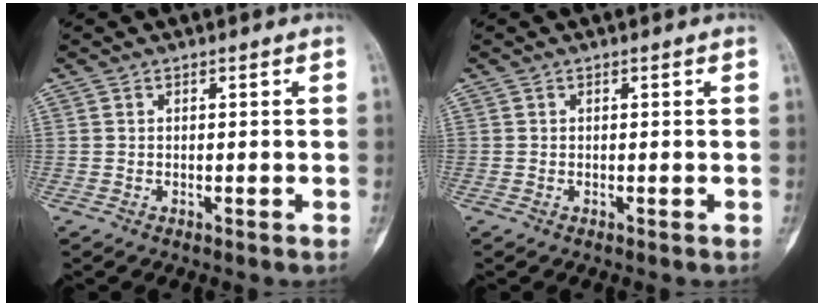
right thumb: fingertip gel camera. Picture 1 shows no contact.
{"total": 0.0}